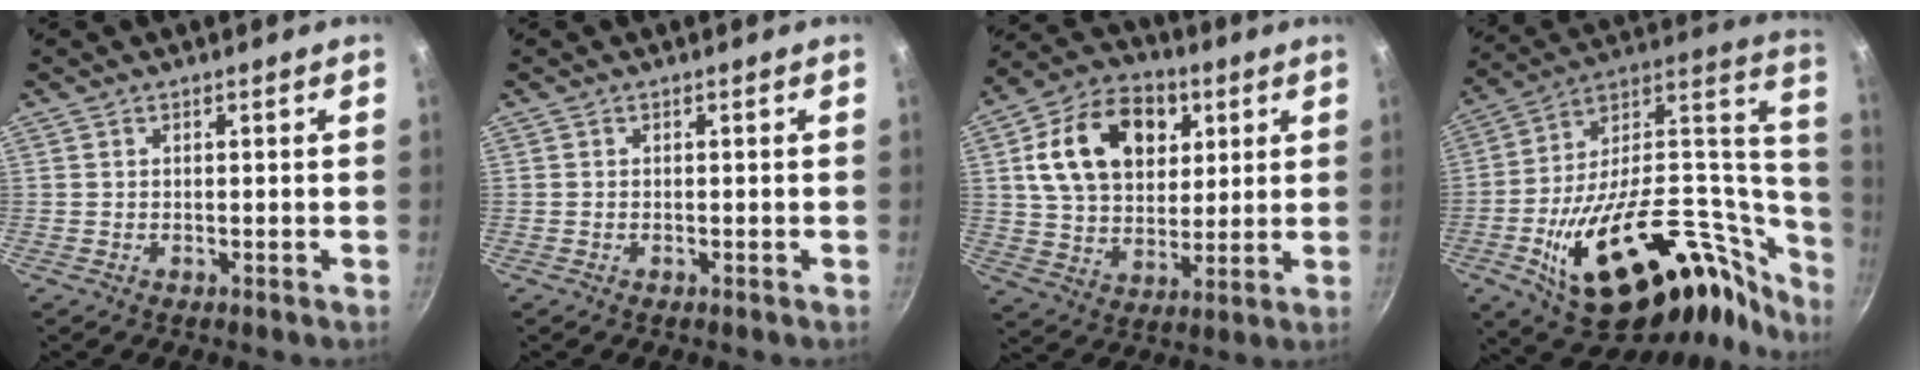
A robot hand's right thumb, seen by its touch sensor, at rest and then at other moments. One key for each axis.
{"total": 0.0}
{"total": 19.2, "fx": 5.9, "fy": 13.6, "fz": 12.2, "tx": -0.179, "ty": 0.002, "tz": 0.093}
{"total": 42.6, "fx": -14.0, "fy": 22.6, "fz": 33.3, "tx": -0.475, "ty": 0.082, "tz": -0.203}